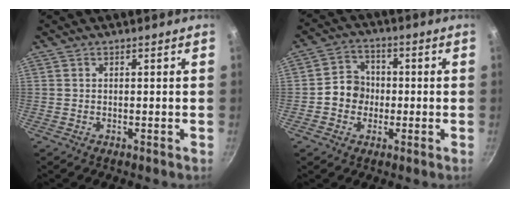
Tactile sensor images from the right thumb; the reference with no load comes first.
{"total": 6.8, "force": [-0.9, 6.1, 2.9], "torque": [-0.013, 0.018, -0.027]}